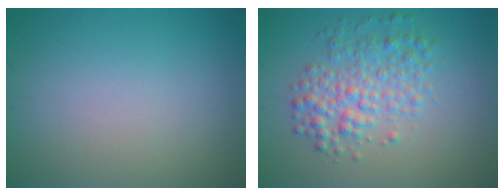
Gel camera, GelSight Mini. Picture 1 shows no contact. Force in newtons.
{"total": 4.2, "press": 4.2, "slide": 0.1}